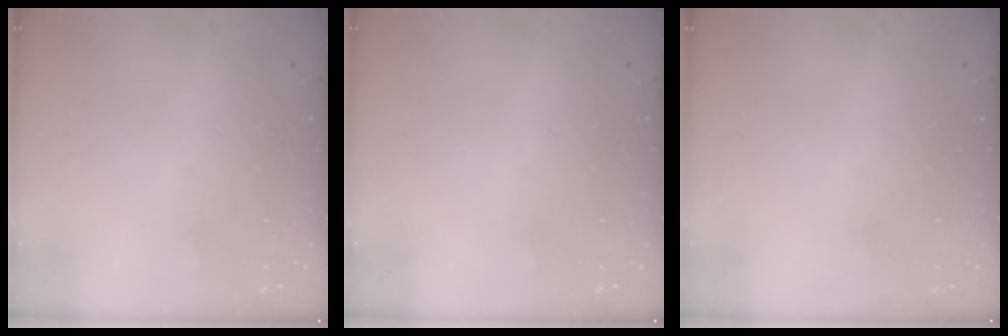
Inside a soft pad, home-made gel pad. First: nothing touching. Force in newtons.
{"total": 0.0}
{"total": 0.0}